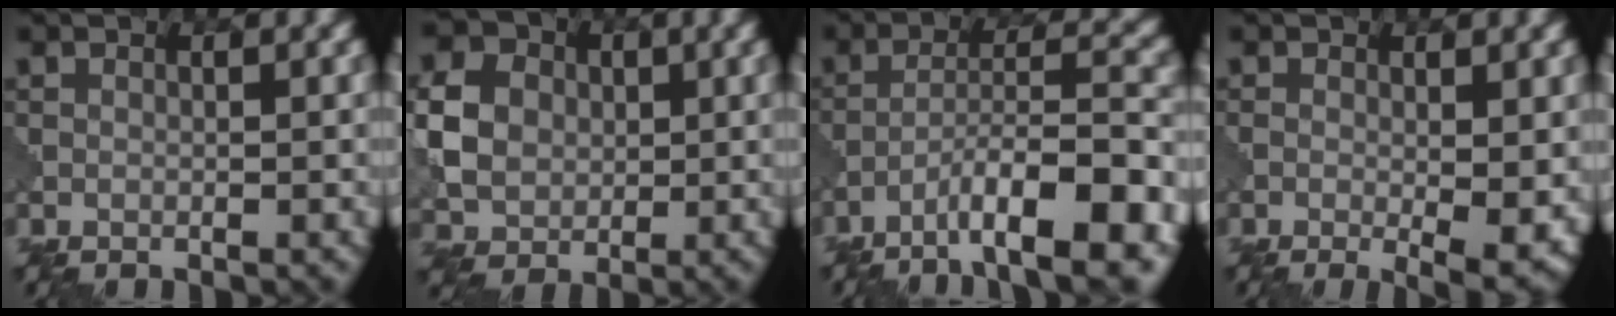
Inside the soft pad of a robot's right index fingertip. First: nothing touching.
{"total": 5.0, "force": [0.3, 4.5, 2.1], "torque": [-0.065, 0.007, 0.007]}
{"total": 9.4, "force": [-6.1, 1.5, 7.0], "torque": [-0.110, 0.020, -0.095]}
{"total": 4.9, "force": [-1.1, 1.2, 4.6], "torque": [-0.073, -0.017, -0.008]}